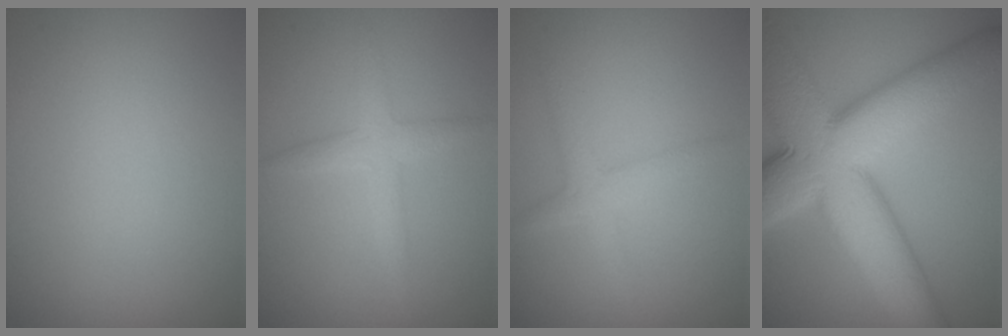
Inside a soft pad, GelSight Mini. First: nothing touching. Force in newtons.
{"total": 2.5, "press": 2.5, "slide": 0.1}
{"total": 2.0, "press": 2.0, "slide": 0.1}
{"total": 14.5, "press": 14.5, "slide": 0.2}